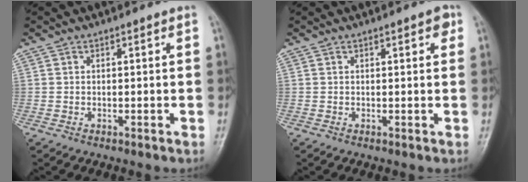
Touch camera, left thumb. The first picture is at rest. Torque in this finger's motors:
{"motor_torque": [-0.18, -0.08, 0.09, 0.14, 0.04]}